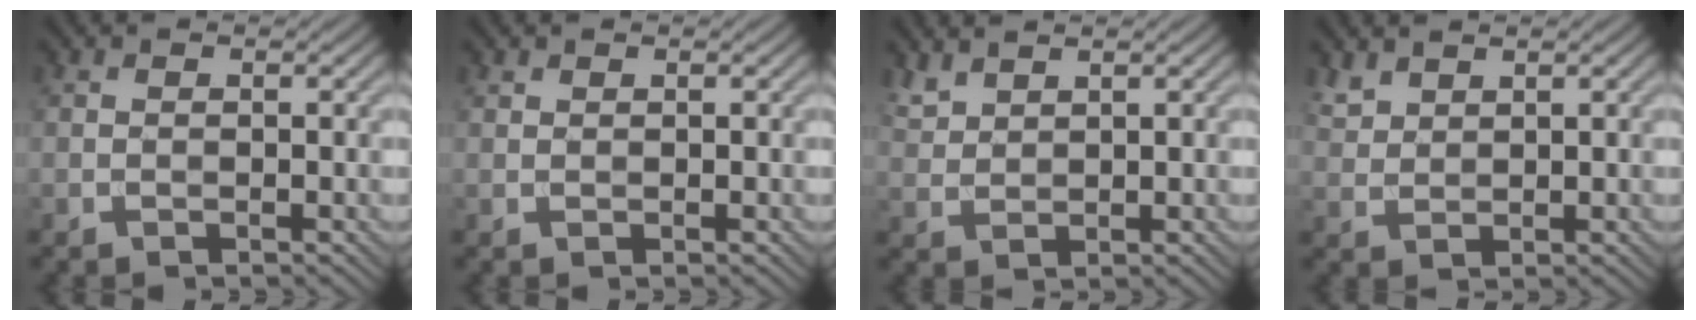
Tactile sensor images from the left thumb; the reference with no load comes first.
{"total": 0.5, "force": [0.5, 0.2, 0.1], "torque": [-0.003, 0.000, 0.012]}
{"total": 2.5, "force": [2.2, 0.7, 0.9], "torque": [-0.028, 0.002, 0.055]}
{"total": 2.5, "force": [2.1, 1.0, 0.9], "torque": [-0.026, 0.002, 0.051]}